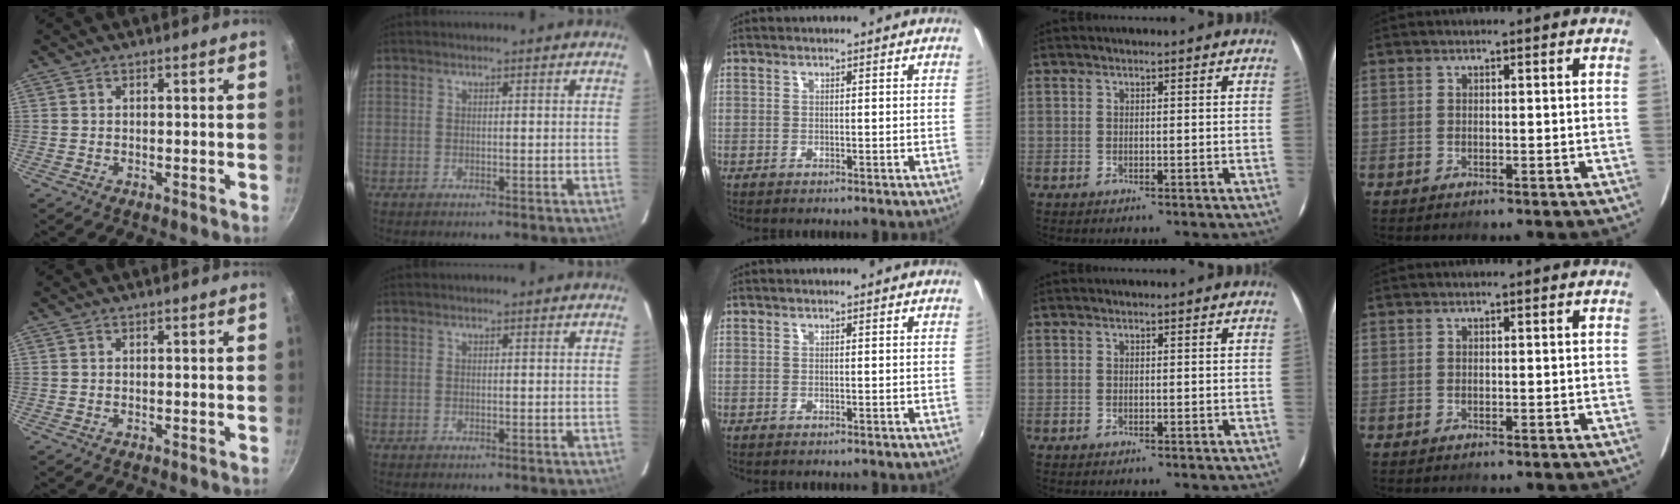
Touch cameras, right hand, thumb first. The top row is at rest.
{}